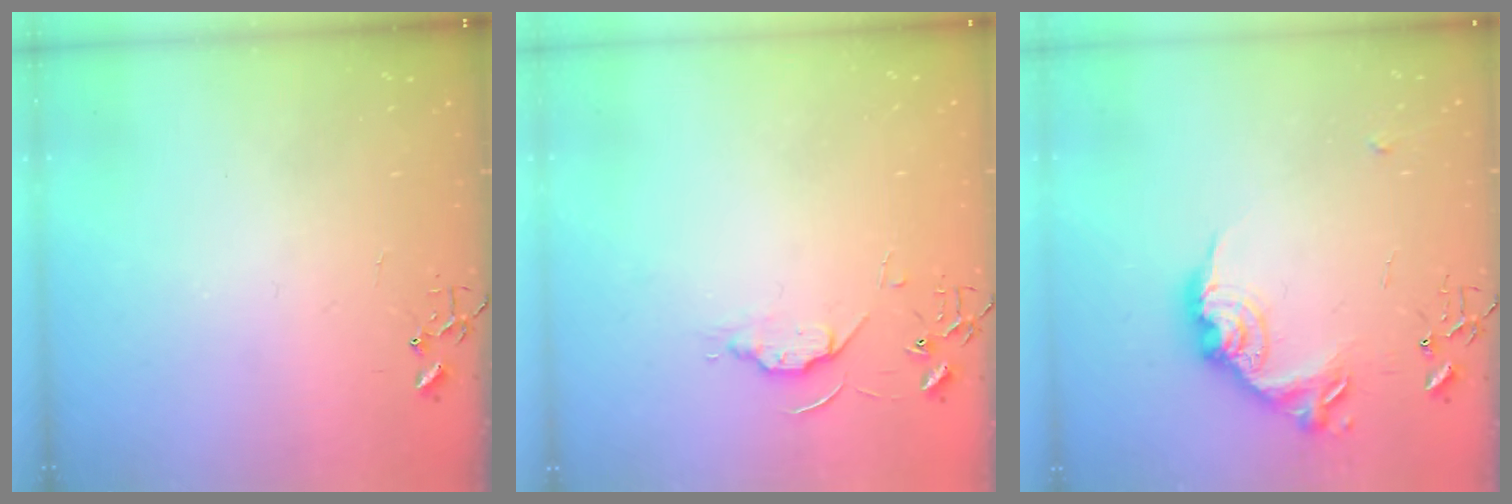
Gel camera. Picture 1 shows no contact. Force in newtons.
{"total": 5.7, "press": 5.6, "slide": 0.8}
{"total": 16.7, "press": 16.7, "slide": 0.9}